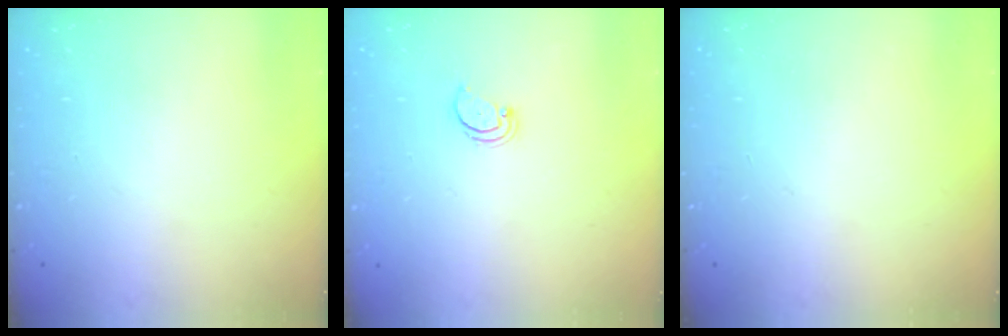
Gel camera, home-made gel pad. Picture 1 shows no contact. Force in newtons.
{"total": 2.4, "press": 2.3, "slide": 0.5}
{"total": 0.0}